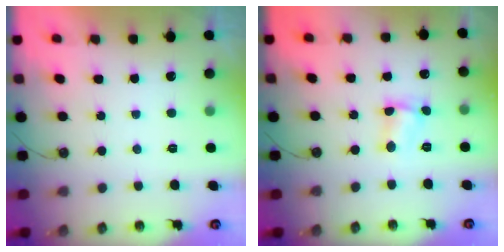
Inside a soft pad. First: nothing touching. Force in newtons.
{"total": 3.3, "press": 3.3, "slide": 0.4}